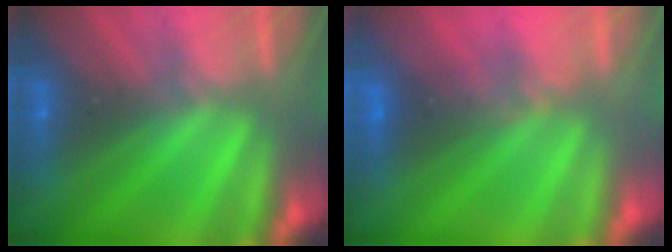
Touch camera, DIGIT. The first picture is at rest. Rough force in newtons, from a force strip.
{"total": 2.9}